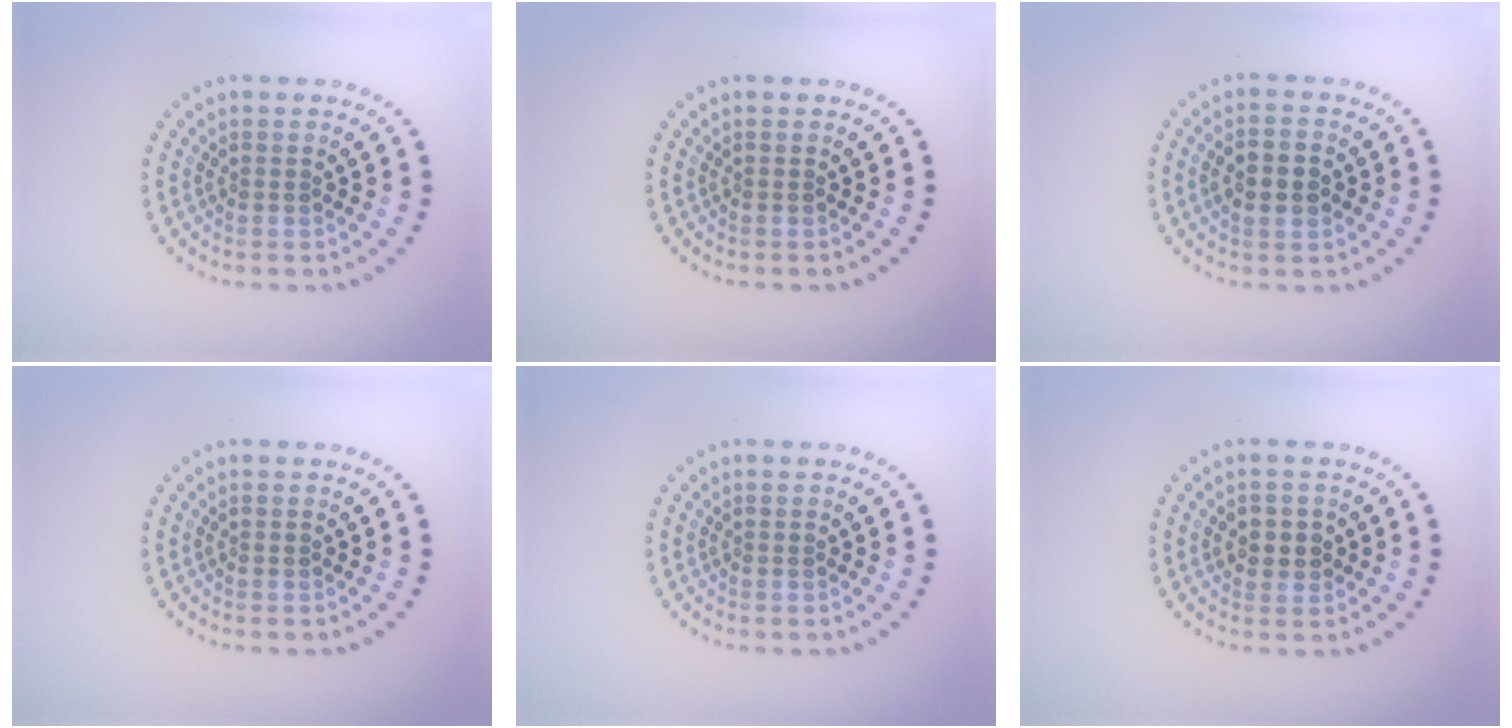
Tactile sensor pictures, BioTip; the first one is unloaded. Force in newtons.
{"total": 0.0}
{"total": 2.9, "press": 2.9, "slide": 0.2}
{"total": 0.0}
{"total": 0.0}
{"total": 2.4, "press": 2.3, "slide": 0.6}